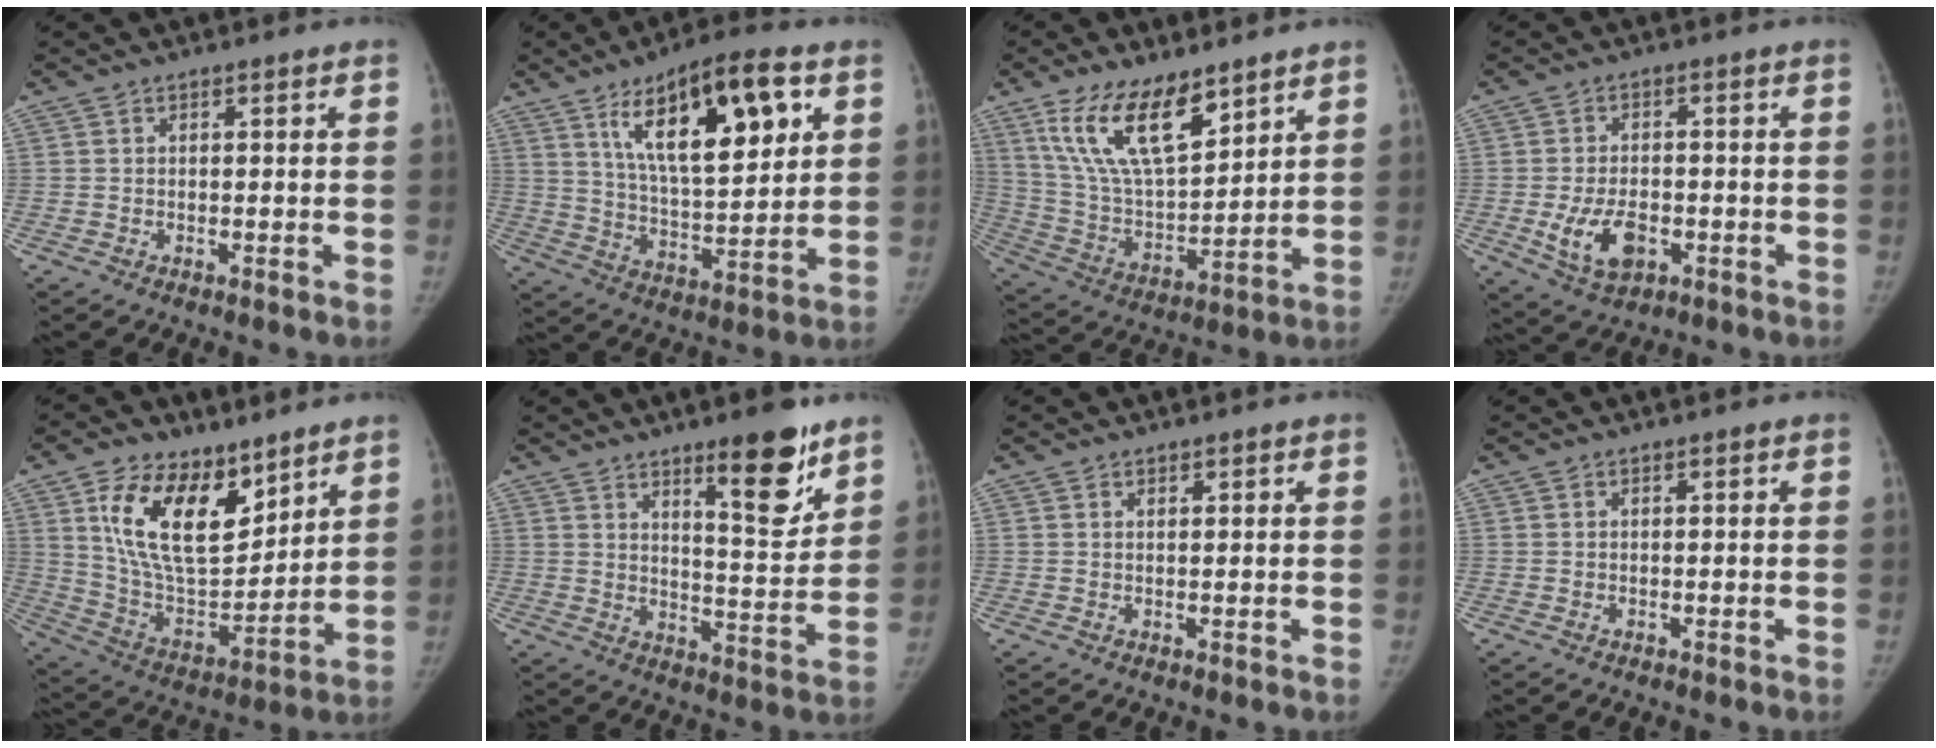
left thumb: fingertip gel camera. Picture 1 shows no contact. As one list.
[{"total": 19.1, "force": [8.4, 6.8, 15.7], "torque": [-0.217, -0.033, 0.144]}, {"total": 16.8, "force": [10.5, 6.8, 11.3], "torque": [-0.180, -0.052, 0.211]}, {"total": 8.3, "force": [-2.3, 5.1, 6.1], "torque": [-0.105, 0.004, -0.031]}, {"total": 18.9, "force": [10.3, 10.0, 12.2], "torque": [-0.171, -0.061, 0.201]}, {"total": 12.8, "force": [8.3, 3.3, 9.1], "torque": [-0.103, -0.065, 0.129]}, {"total": 0.8, "force": [0.6, 0.3, 0.3], "torque": [-0.001, -0.004, 0.010]}, {"total": 0.0}]